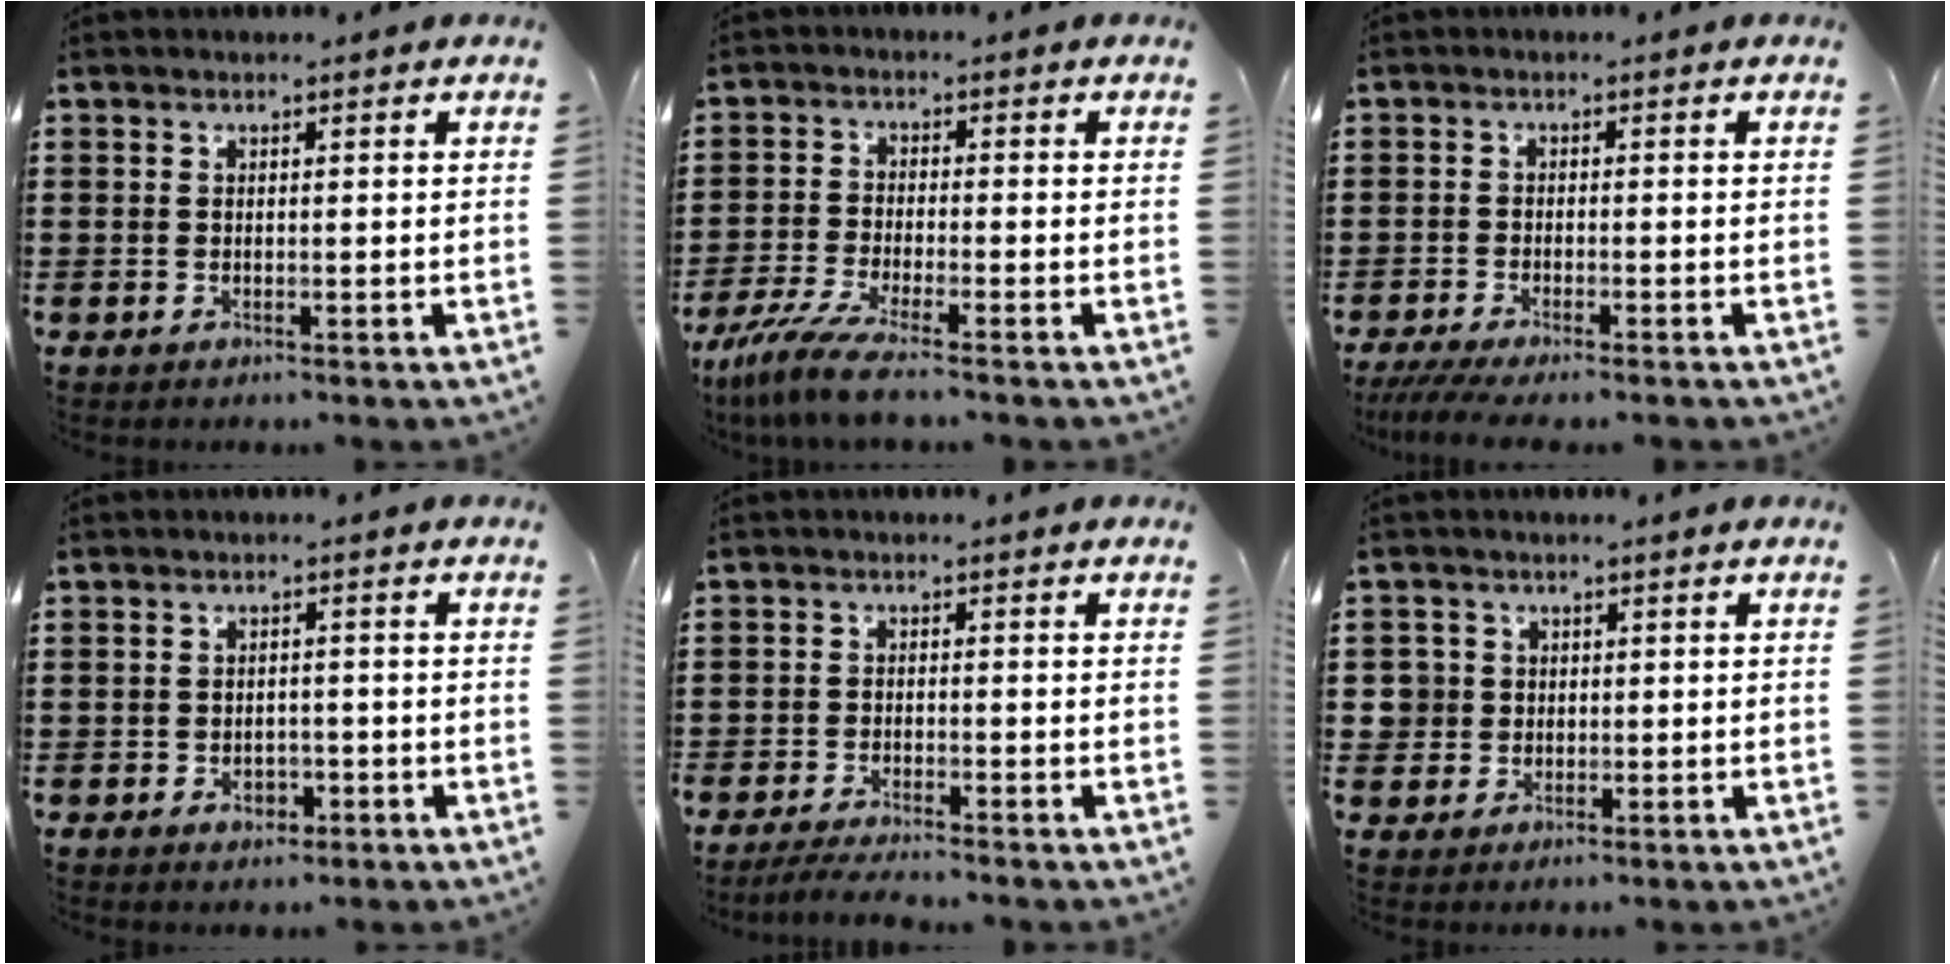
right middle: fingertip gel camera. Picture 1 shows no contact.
{"total": 5.6, "force": [-4.5, -0.1, 3.3], "torque": [-0.090, -0.026, -0.093]}
{"total": 2.6, "force": [-2.2, 0.0, 1.3], "torque": [-0.030, -0.005, -0.045]}
{"total": 2.3, "force": [-1.2, 1.4, 1.4], "torque": [-0.029, 0.001, -0.023]}
{"total": 2.7, "force": [-2.5, -0.1, 0.9], "torque": [-0.015, 0.001, -0.050]}
{"total": 3.5, "force": [0.2, 3.5, 0.6], "torque": [-0.038, 0.008, -0.001]}